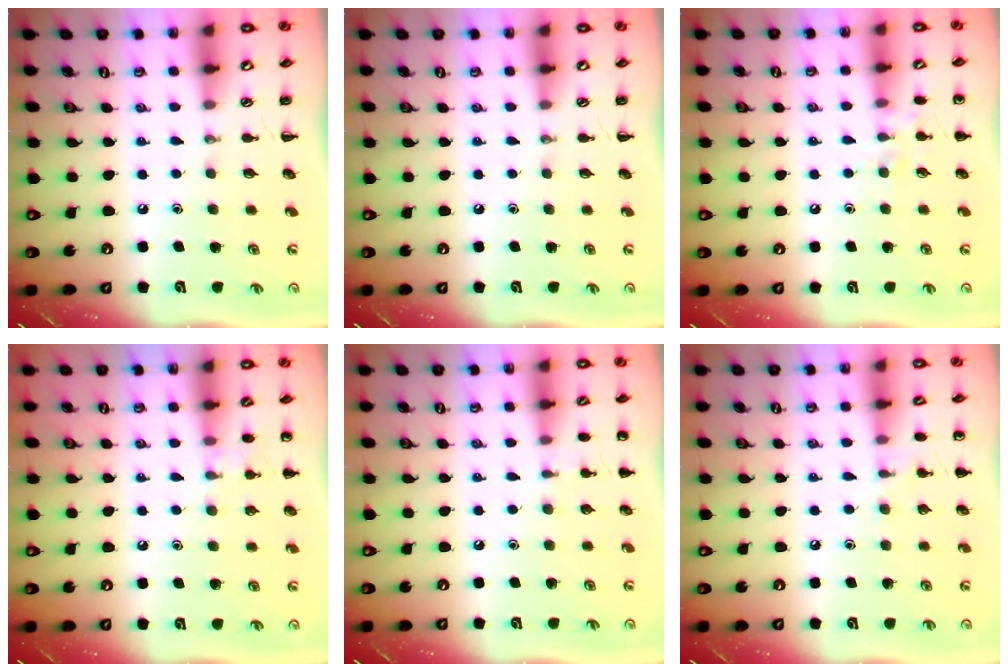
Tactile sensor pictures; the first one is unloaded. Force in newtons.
{"total": 0.0}
{"total": 7.5, "press": 7.2, "slide": 1.8}
{"total": 6.3, "press": 6.0, "slide": 1.9}
{"total": 5.2, "press": 4.9, "slide": 1.5}
{"total": 6.2, "press": 5.9, "slide": 1.9}